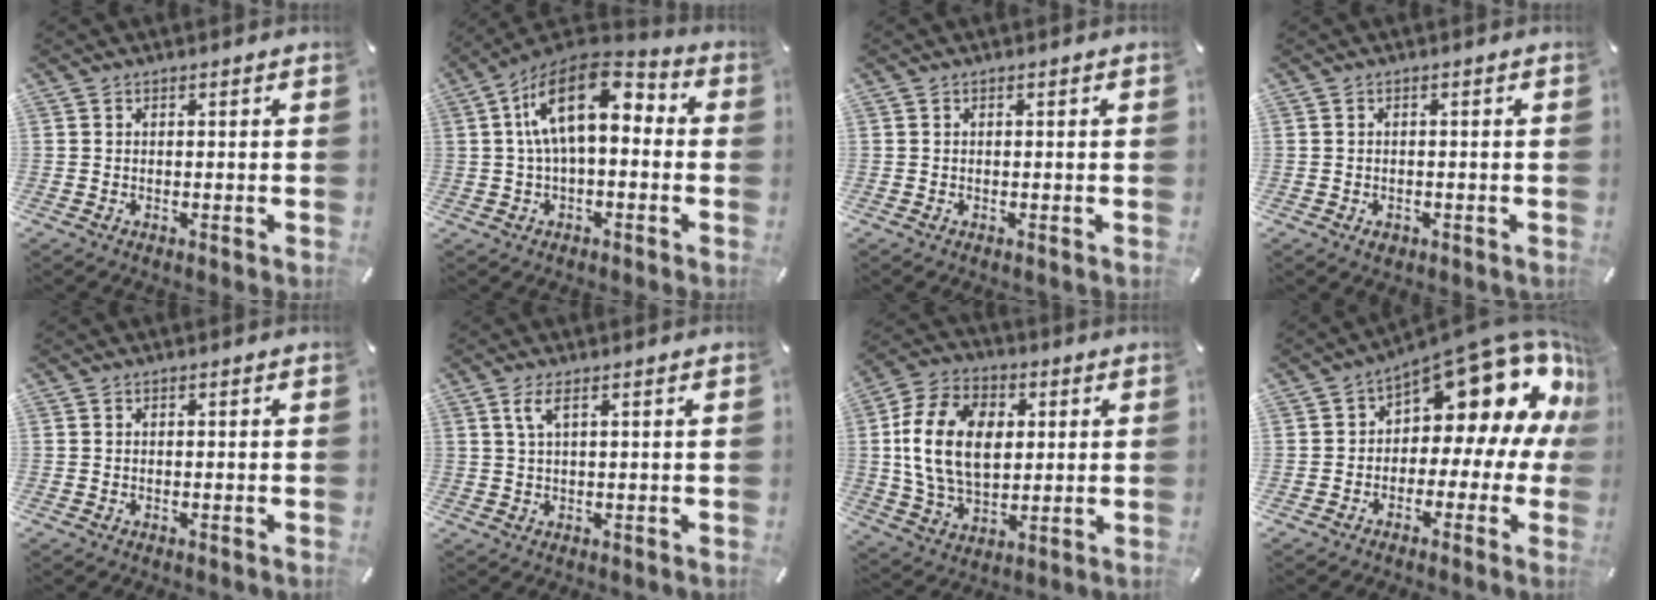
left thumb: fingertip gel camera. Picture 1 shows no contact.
{"total": 16.1, "force": [2.6, 8.5, 13.4], "torque": [-0.249, -0.008, 0.040]}
{"total": 0.0}
{"total": 1.5, "force": [-0.8, 1.0, 0.8], "torque": [-0.016, 0.004, -0.016]}
{"total": 0.0}
{"total": 3.6, "force": [1.4, 0.5, 3.3], "torque": [-0.068, 0.002, 0.023]}
{"total": 16.6, "force": [2.5, 11.9, 11.4], "torque": [-0.235, 0.011, 0.042]}
{"total": 16.6, "force": [9.2, 8.1, 11.2], "torque": [-0.135, -0.086, 0.145]}